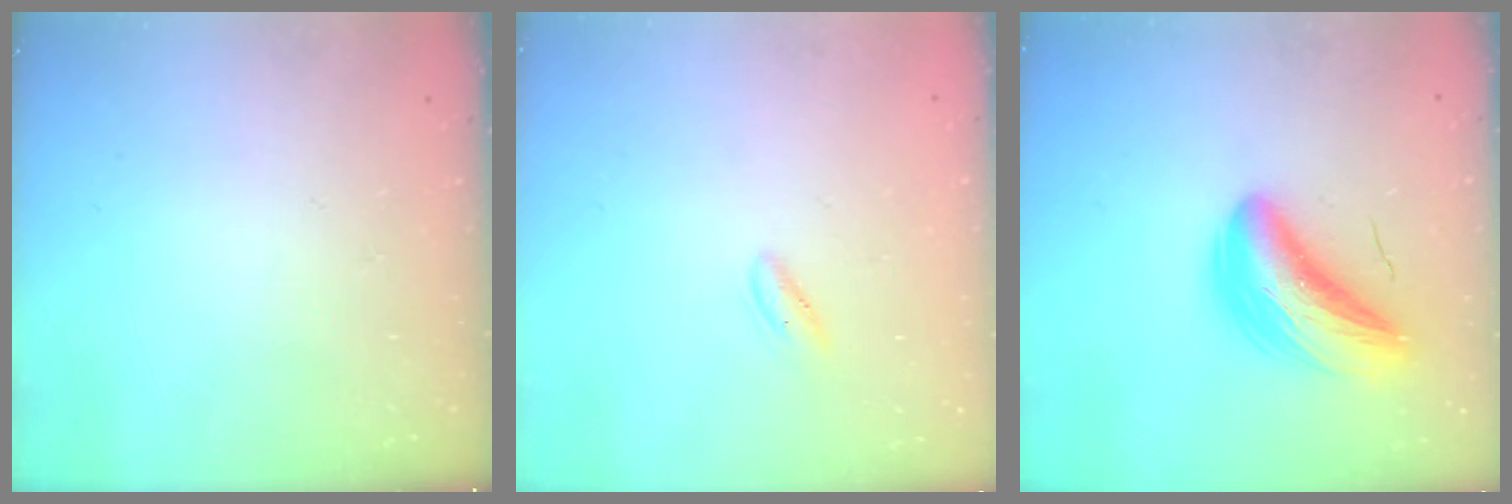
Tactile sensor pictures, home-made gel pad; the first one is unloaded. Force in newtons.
{"total": 2.1, "press": 2.0, "slide": 0.7}
{"total": 10.9, "press": 10.6, "slide": 2.4}